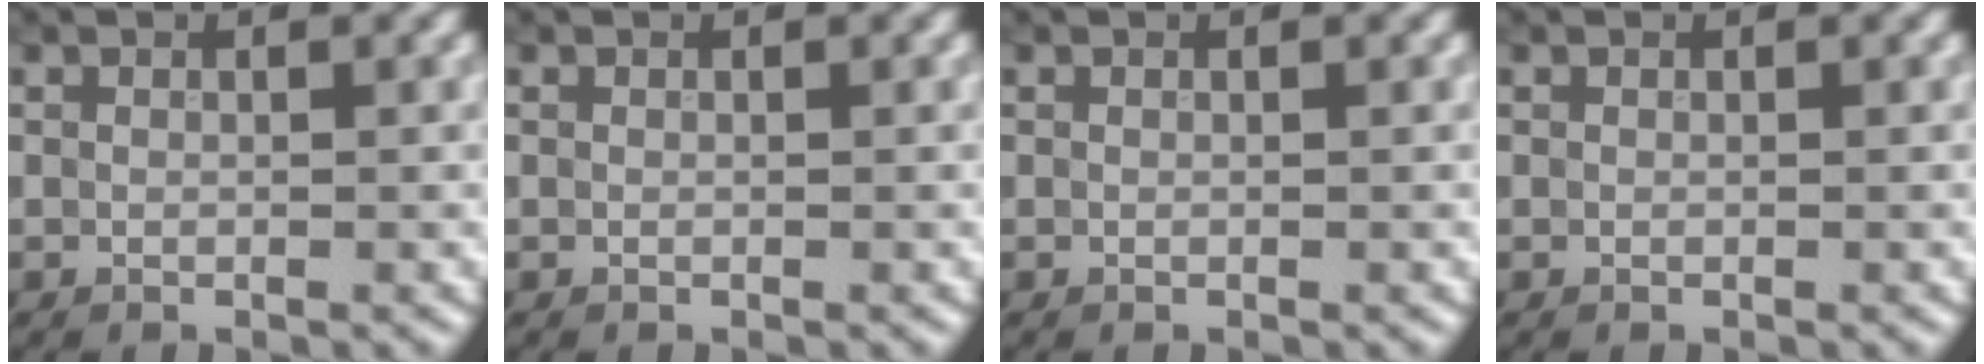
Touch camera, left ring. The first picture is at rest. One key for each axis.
{"total": 0.0}
{"total": 0.0}
{"total": 0.0}